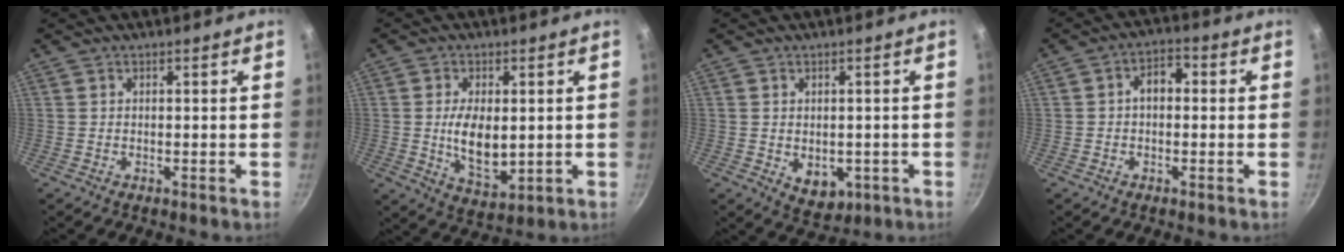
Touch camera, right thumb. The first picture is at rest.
{"total": 9.4, "force": [0.3, 5.2, 7.8], "torque": [-0.129, -0.012, 0.017]}
{"total": 5.8, "force": [-1.1, 4.3, 3.8], "torque": [-0.034, -0.002, -0.002]}
{"total": 4.7, "force": [0.1, 3.2, 3.5], "torque": [-0.034, 0.018, -0.007]}